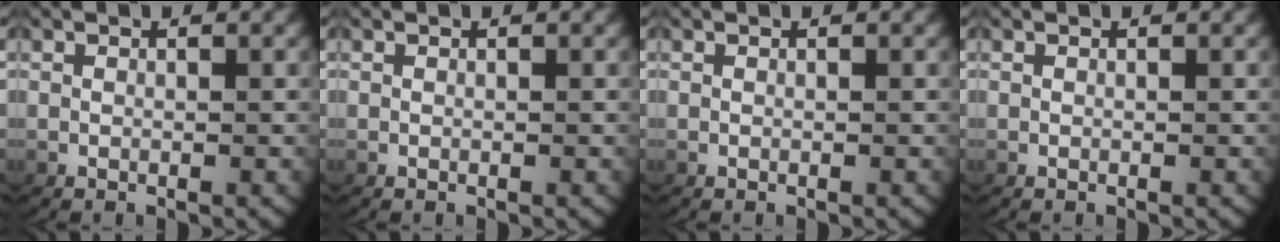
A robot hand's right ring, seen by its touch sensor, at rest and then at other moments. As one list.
[{"total": 0.0}, {"total": 0.0}, {"total": 0.0}]